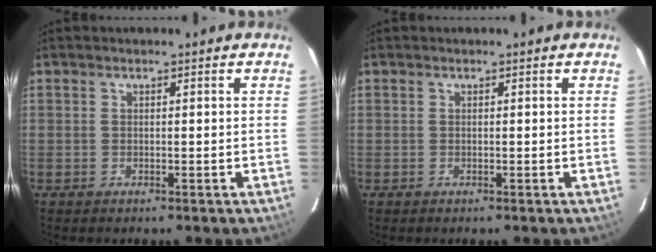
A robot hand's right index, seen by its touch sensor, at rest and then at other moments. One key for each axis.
{"total": 0.0}